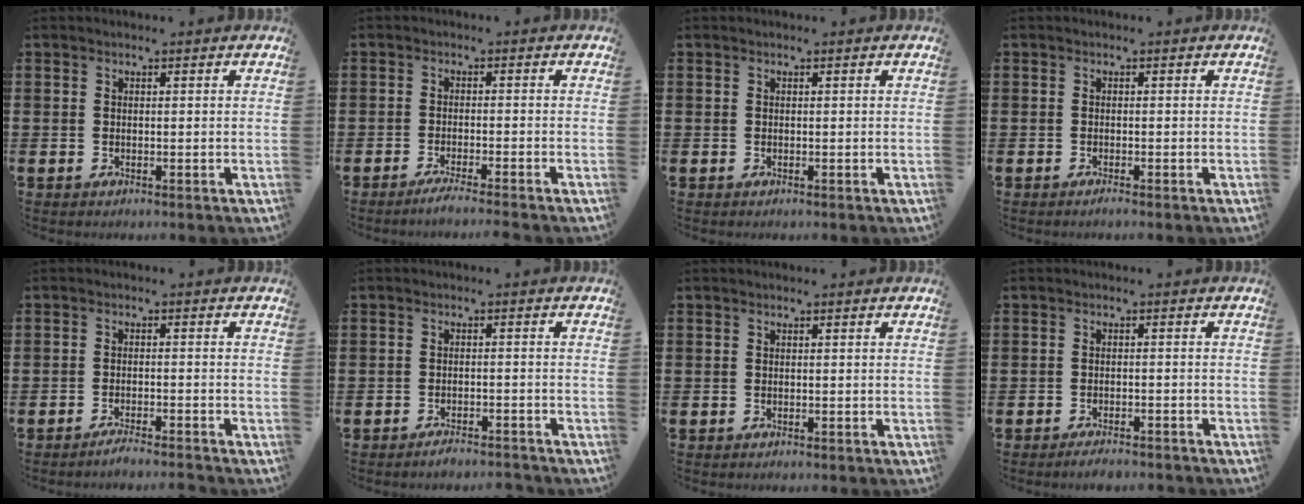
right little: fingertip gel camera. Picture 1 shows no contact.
{"total": 2.0, "force": [-1.6, -0.2, 1.2], "torque": [-0.018, 0.001, -0.031]}
{"total": 0.0}
{"total": 0.6, "force": [-0.4, 0.0, 0.4], "torque": [-0.007, -0.003, -0.007]}
{"total": 2.0, "force": [-1.9, -0.2, 0.7], "torque": [-0.009, 0.003, -0.035]}
{"total": 2.1, "force": [-2.0, 0.0, 0.6], "torque": [-0.012, 0.005, -0.039]}
{"total": 0.0}
{"total": 1.8, "force": [-1.7, 0.0, 0.7], "torque": [-0.012, 0.002, -0.033]}